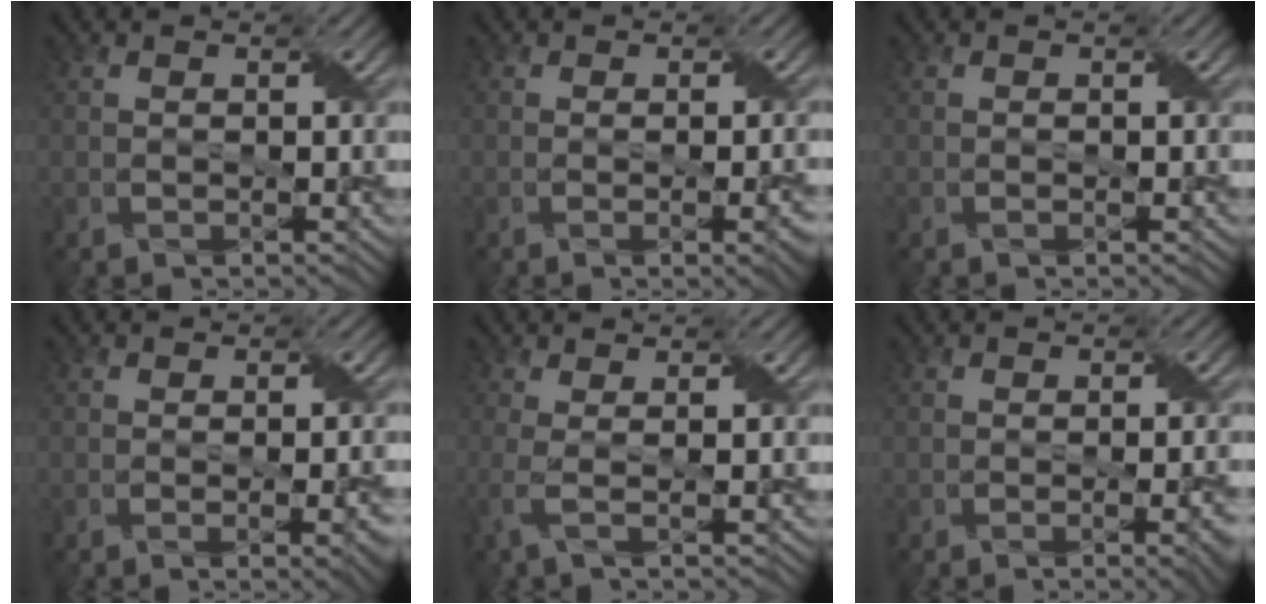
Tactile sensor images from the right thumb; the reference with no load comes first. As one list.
[{"total": 4.0, "force": [-0.9, 1.3, 3.7], "torque": [-0.042, -0.003, -0.008]}, {"total": 0.0}, {"total": 4.4, "force": [-1.2, 1.4, 4.0], "torque": [-0.046, -0.005, -0.010]}, {"total": 2.7, "force": [-0.2, 0.7, 2.6], "torque": [-0.050, -0.001, -0.012]}, {"total": 3.6, "force": [-1.1, 1.1, 3.3], "torque": [-0.033, -0.003, -0.011]}]